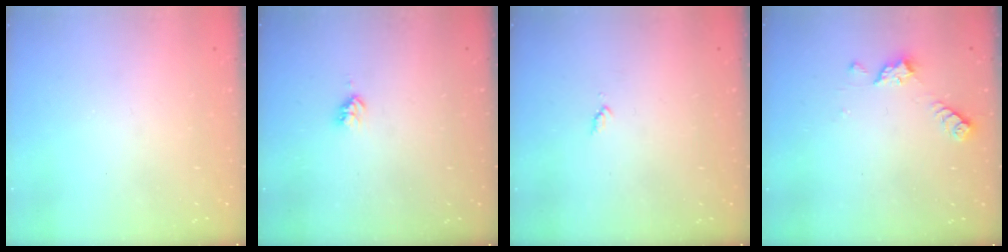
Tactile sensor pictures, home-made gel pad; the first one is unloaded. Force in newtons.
{"total": 2.8, "press": 2.8, "slide": 0.3}
{"total": 3.0, "press": 3.0, "slide": 0.4}
{"total": 4.6, "press": 4.6, "slide": 0.5}